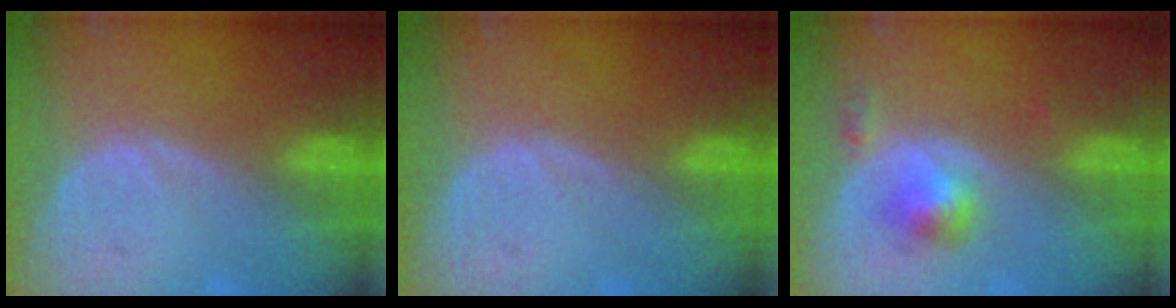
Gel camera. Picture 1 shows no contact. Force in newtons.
{"total": 0.0}
{"total": 3.3, "press": 3.3, "slide": 0.2}